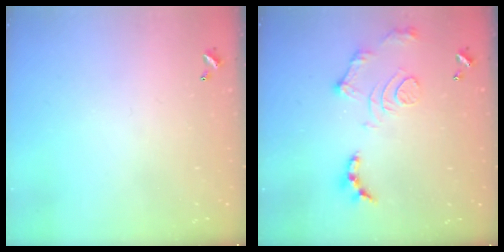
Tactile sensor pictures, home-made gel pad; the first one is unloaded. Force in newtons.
{"total": 11.8, "press": 11.7, "slide": 0.8}